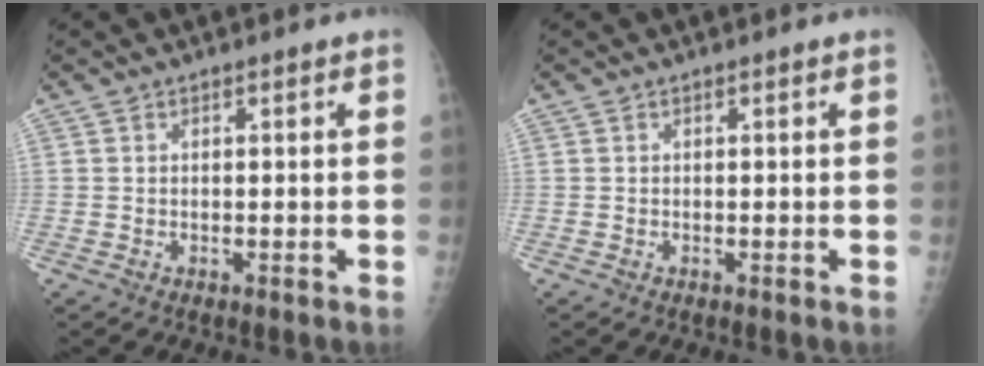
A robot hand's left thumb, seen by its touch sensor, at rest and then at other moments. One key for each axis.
{"total": 0.0}